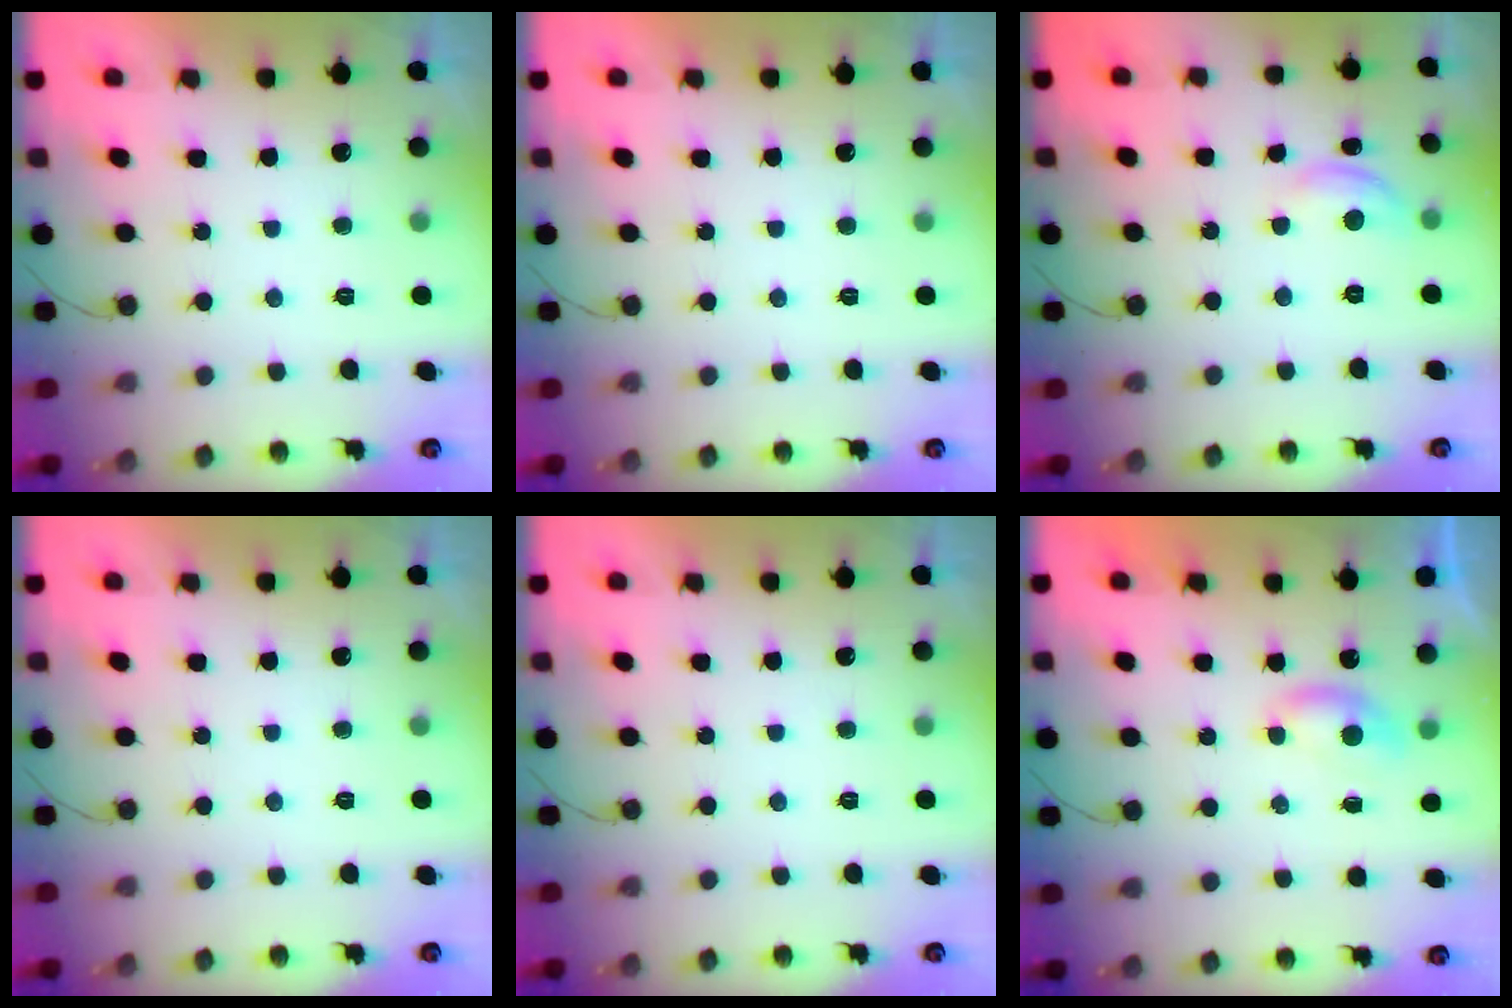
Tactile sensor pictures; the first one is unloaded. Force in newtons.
{"total": 0.0}
{"total": 7.7, "press": 7.6, "slide": 0.6}
{"total": 0.0}
{"total": 0.0}
{"total": 4.5, "press": 4.5, "slide": 0.4}